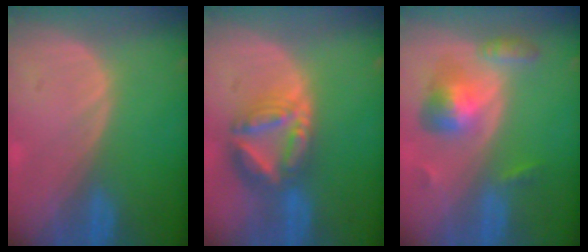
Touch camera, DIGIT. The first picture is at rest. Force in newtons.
{"total": 8.4, "press": 7.3, "slide": 4.1}
{"total": 6.5, "press": 6.0, "slide": 2.5}